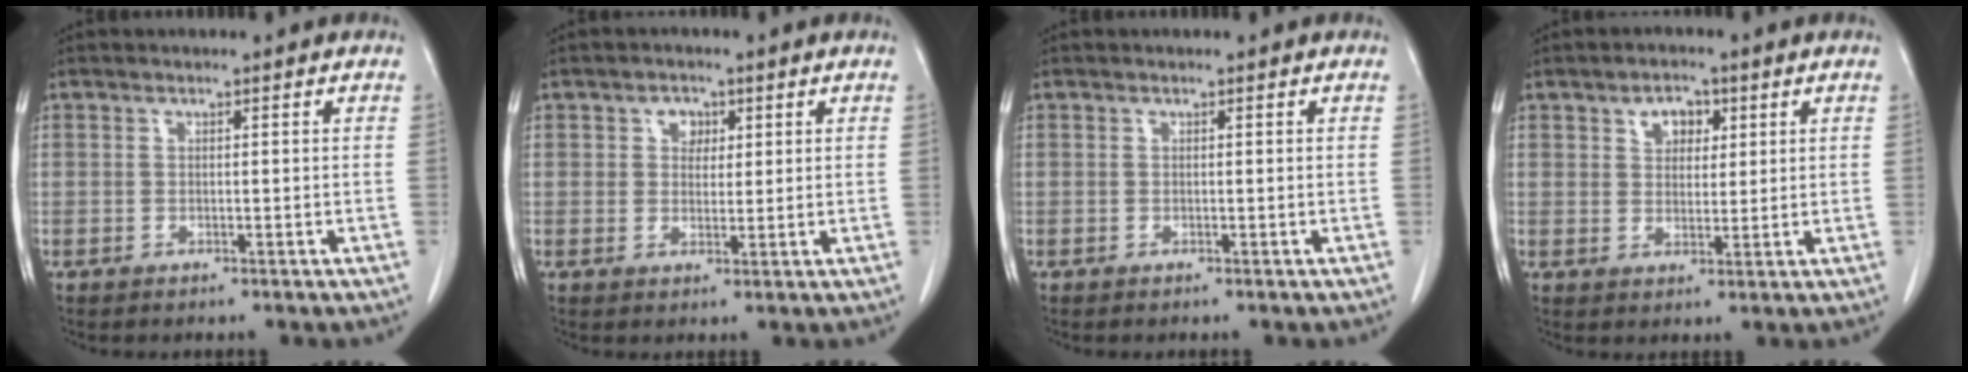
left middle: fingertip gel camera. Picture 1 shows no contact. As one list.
[{"total": 2.8, "force": [1.2, 2.1, 1.4], "torque": [-0.021, 0.003, 0.019]}, {"total": 0.0}, {"total": 4.0, "force": [1.9, 2.5, 2.4], "torque": [-0.037, 0.006, 0.032]}]